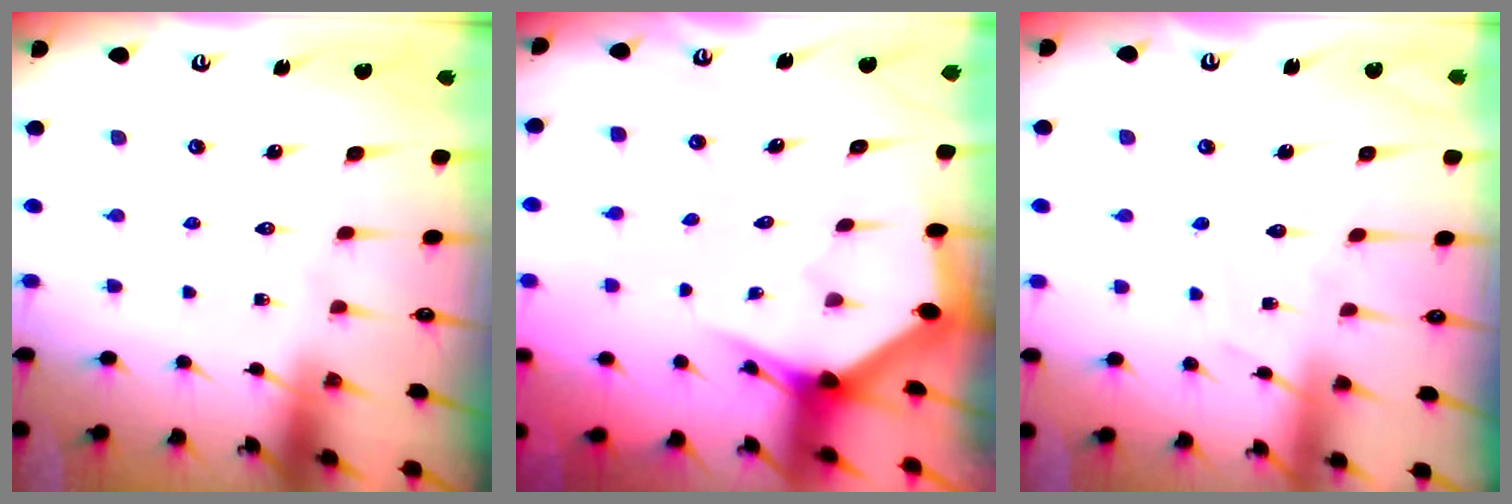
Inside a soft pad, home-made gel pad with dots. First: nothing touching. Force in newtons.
{"total": 2.9, "press": 2.9, "slide": 0.1}
{"total": 7.7, "press": 7.7, "slide": 0.7}